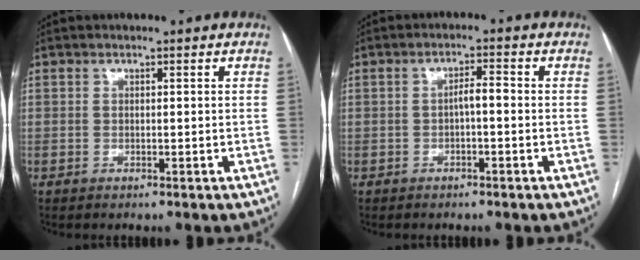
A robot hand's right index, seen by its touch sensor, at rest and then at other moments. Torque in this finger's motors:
{"motor_torque": [0.48, -0.08, 0.16, 0.04]}